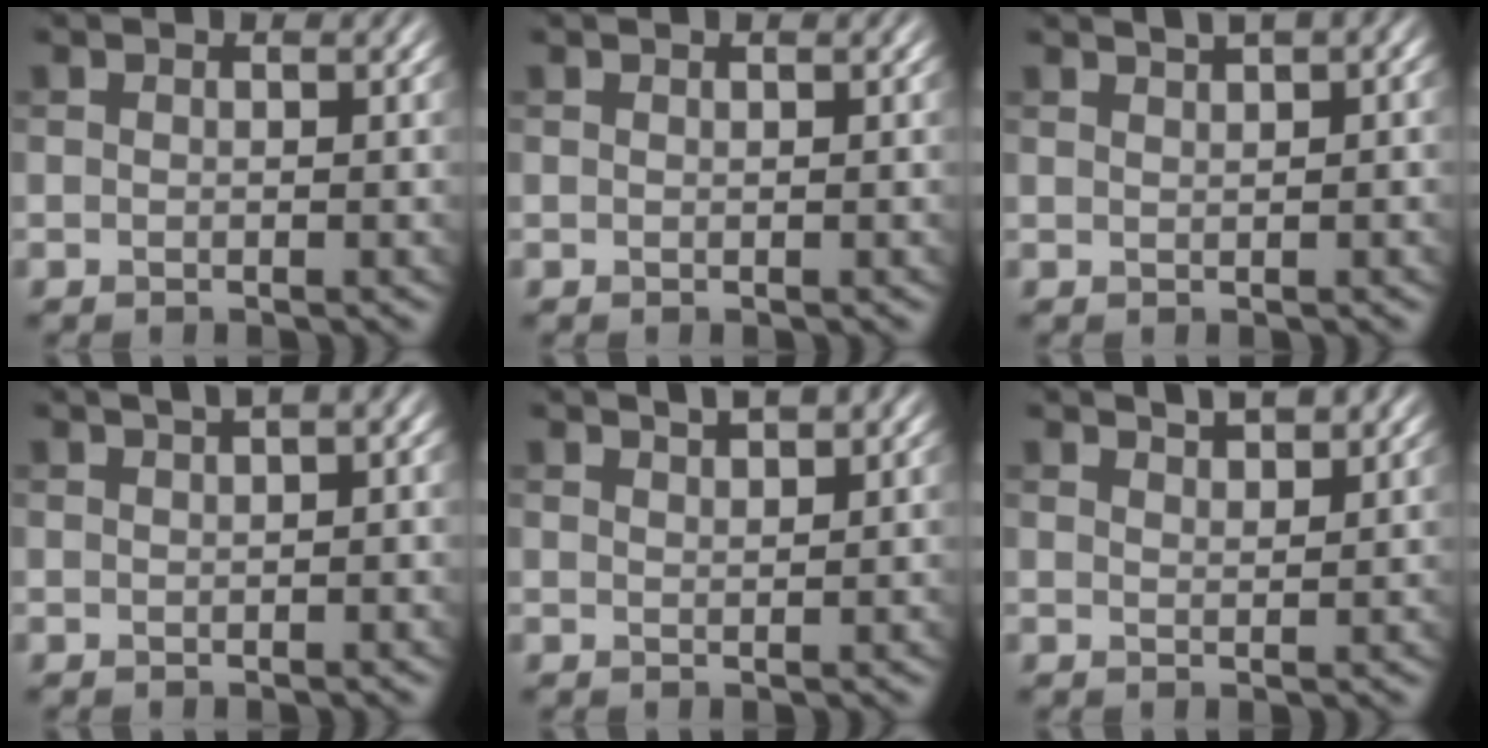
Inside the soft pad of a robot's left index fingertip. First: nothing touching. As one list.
[{"total": 0.0}, {"total": 3.7, "force": [2.2, 1.2, 2.7], "torque": [-0.031, 0.019, 0.024]}, {"total": 4.7, "force": [2.3, 1.9, 3.6], "torque": [-0.036, 0.030, 0.018]}, {"total": 2.5, "force": [1.7, 0.6, 1.6], "torque": [-0.018, 0.004, 0.027]}, {"total": 2.3, "force": [1.9, 0.4, 1.1], "torque": [-0.011, 0.000, 0.033]}]